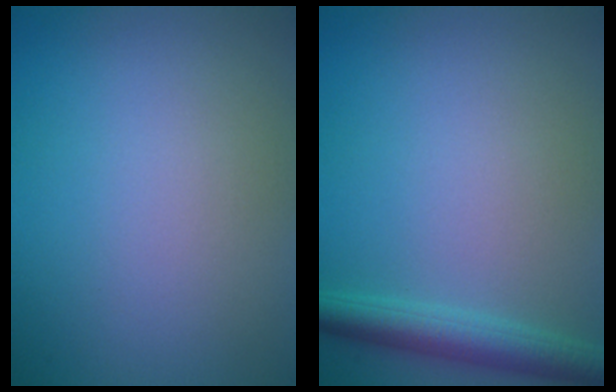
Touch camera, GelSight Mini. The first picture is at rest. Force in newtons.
{"total": 3.4, "press": 3.3, "slide": 0.1}